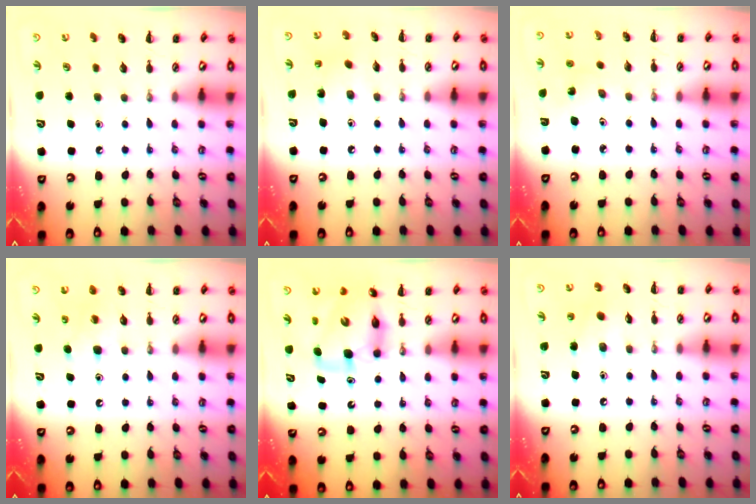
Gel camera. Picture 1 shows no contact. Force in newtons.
{"total": 4.6, "press": 4.4, "slide": 1.3}
{"total": 3.8, "press": 3.7, "slide": 1.0}
{"total": 6.2, "press": 6.1, "slide": 1.5}
{"total": 9.4, "press": 9.0, "slide": 2.7}
{"total": 7.1, "press": 7.0, "slide": 1.5}